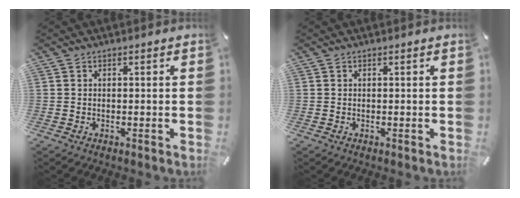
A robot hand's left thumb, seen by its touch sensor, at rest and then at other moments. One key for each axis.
{"total": 0.0}